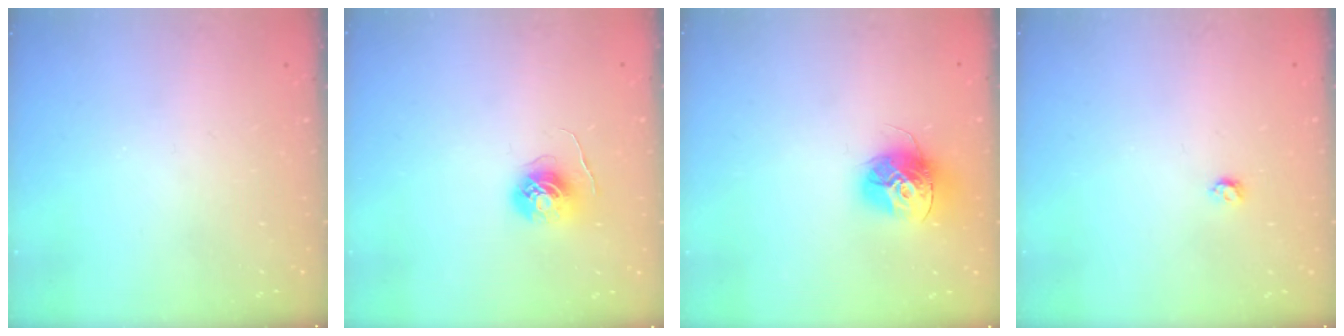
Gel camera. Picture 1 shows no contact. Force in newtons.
{"total": 5.9, "press": 5.9, "slide": 0.3}
{"total": 14.4, "press": 14.4, "slide": 1.3}
{"total": 3.2, "press": 3.2, "slide": 0.5}